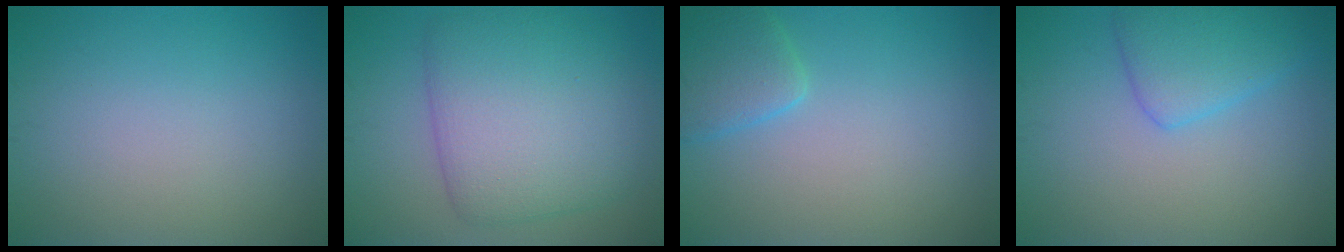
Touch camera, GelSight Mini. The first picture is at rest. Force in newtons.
{"total": 8.5, "press": 8.5, "slide": 0.3}
{"total": 2.9, "press": 2.9, "slide": 0.2}
{"total": 3.8, "press": 3.8, "slide": 0.1}